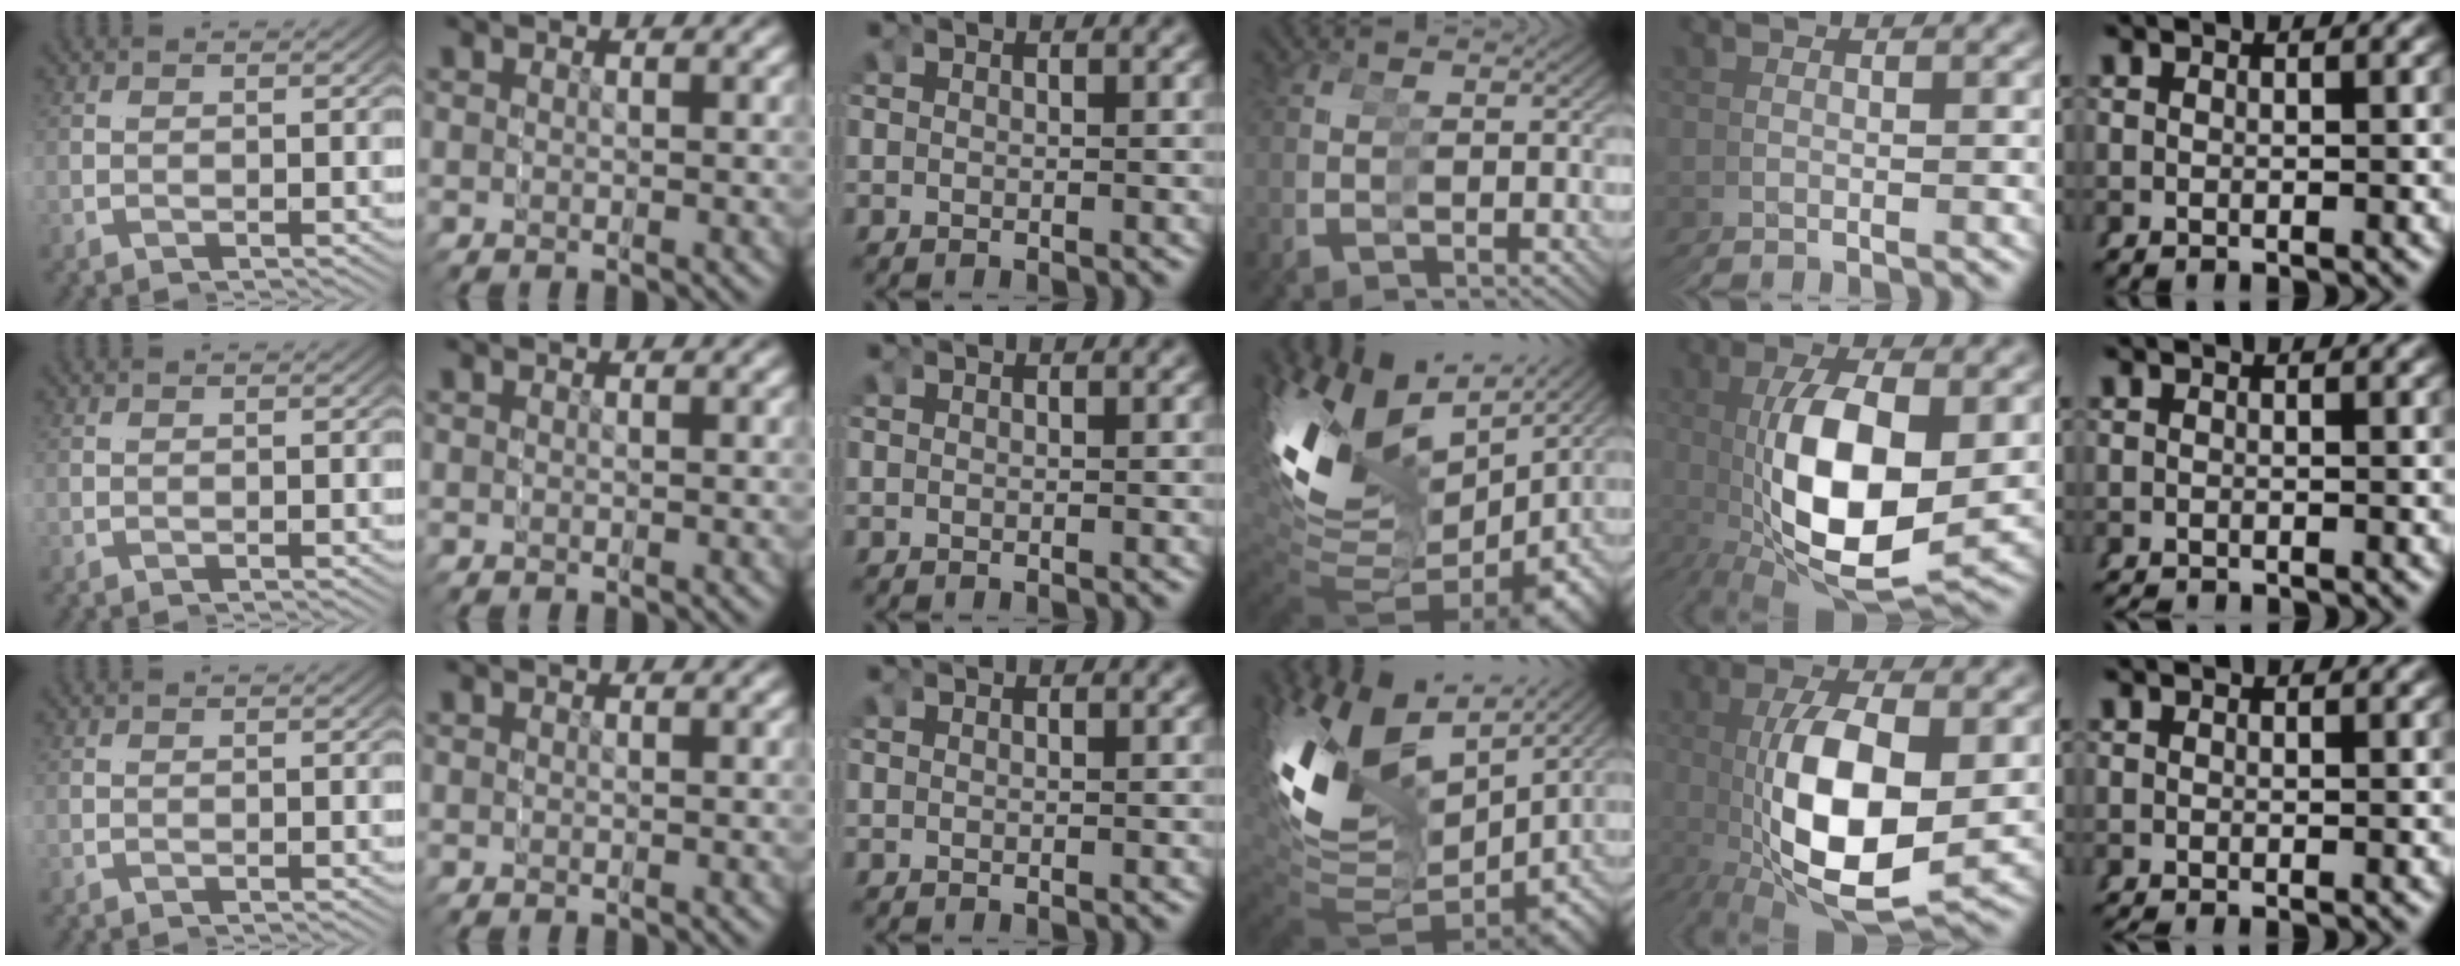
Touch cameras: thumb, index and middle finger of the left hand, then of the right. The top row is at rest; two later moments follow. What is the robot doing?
{"motion": "grasp_and_lifting", "object": "markers"}